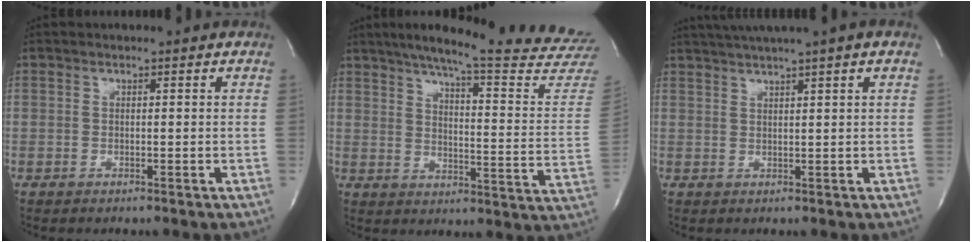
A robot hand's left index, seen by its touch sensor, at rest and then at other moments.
{"total": 26.5, "force": [23.8, -0.2, 11.6], "torque": [-0.174, -0.100, 0.291]}
{"total": 8.2, "force": [6.2, -1.0, 5.3], "torque": [-0.089, 0.032, 0.086]}